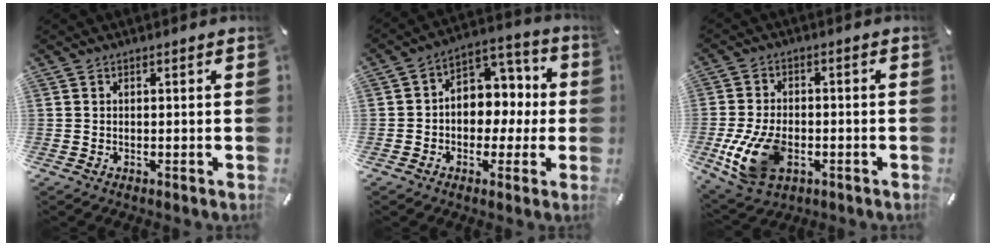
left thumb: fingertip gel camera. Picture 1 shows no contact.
{"total": 9.0, "force": [-1.0, 8.1, 3.7], "torque": [-0.044, 0.007, -0.017]}
{"total": 12.9, "force": [-3.7, 8.3, 9.1], "torque": [-0.196, 0.004, -0.061]}